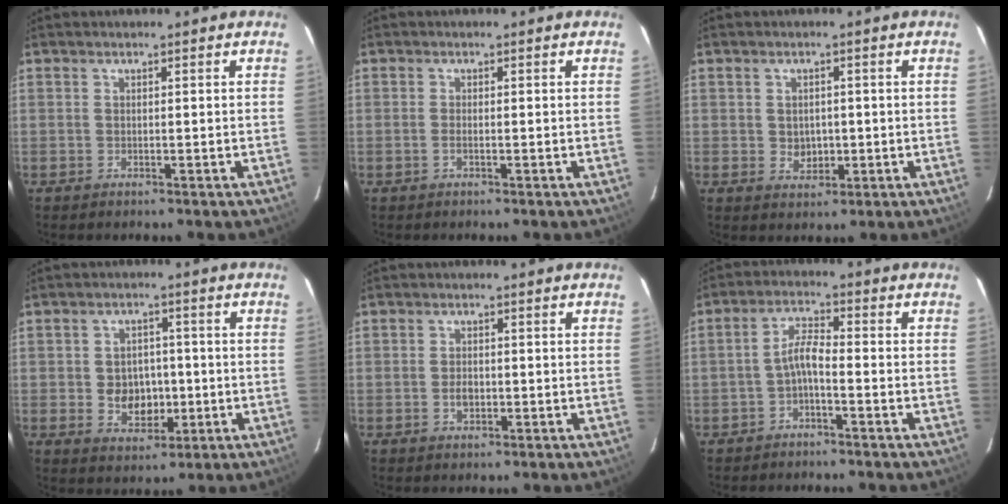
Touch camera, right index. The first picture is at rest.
{"total": 0.9, "force": [-0.4, 0.1, 0.7], "torque": [-0.016, 0.000, -0.008]}
{"total": 3.5, "force": [-0.3, 3.1, 1.7], "torque": [-0.027, -0.001, 0.002]}
{"total": 6.9, "force": [-1.1, 5.6, 3.8], "torque": [-0.077, 0.005, -0.004]}
{"total": 2.2, "force": [-0.6, 1.6, 1.5], "torque": [-0.026, 0.002, -0.010]}
{"total": 3.6, "force": [-2.0, 0.7, 3.0], "torque": [-0.067, 0.013, -0.038]}